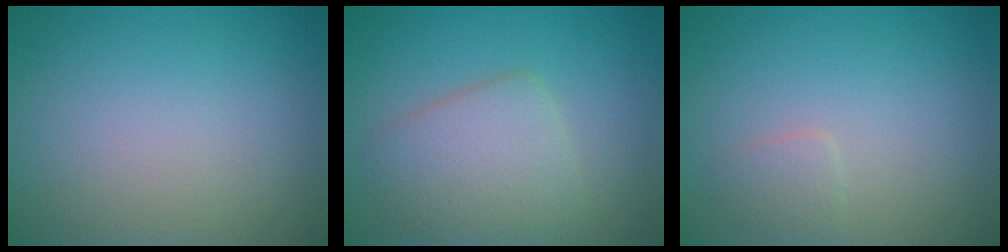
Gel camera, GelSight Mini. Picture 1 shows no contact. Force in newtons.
{"total": 4.5, "press": 4.5, "slide": 0.1}
{"total": 1.2, "press": 1.2, "slide": 0.0}